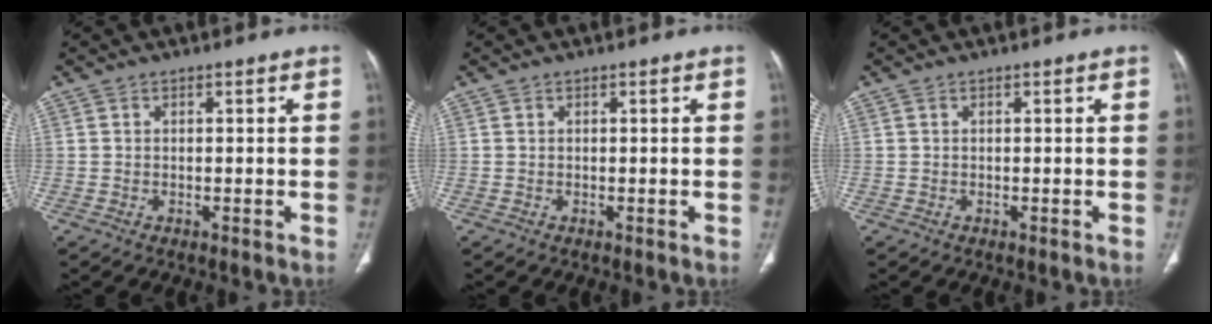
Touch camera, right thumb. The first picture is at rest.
{"total": 0.0}
{"total": 0.0}